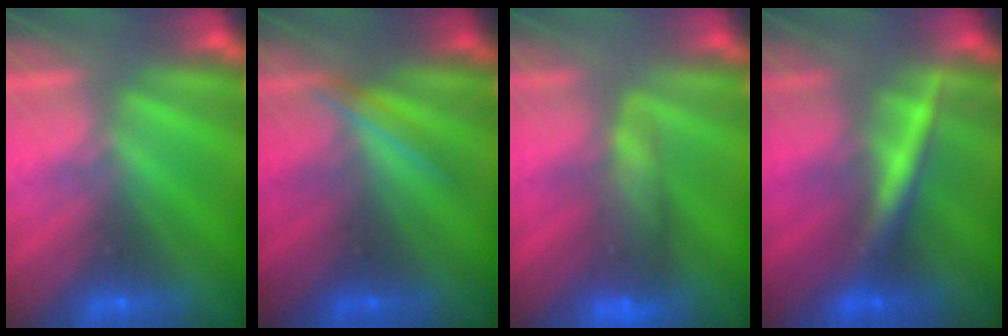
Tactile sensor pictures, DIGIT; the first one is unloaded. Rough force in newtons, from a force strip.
{"total": 1.9}
{"total": 9.7}
{"total": 2.4}